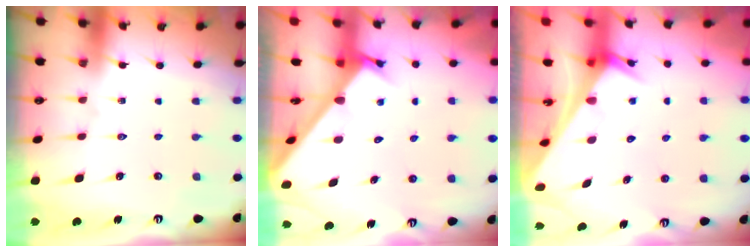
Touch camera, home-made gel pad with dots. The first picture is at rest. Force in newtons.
{"total": 2.6, "press": 2.6, "slide": 0.3}
{"total": 2.6, "press": 2.6, "slide": 0.2}